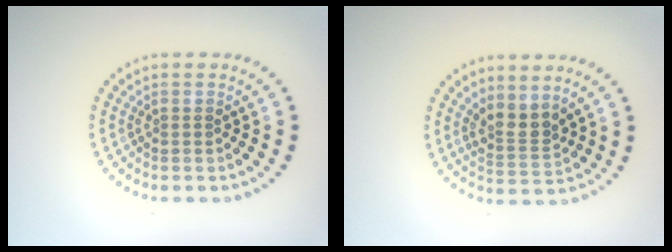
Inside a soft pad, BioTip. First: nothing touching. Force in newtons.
{"total": 2.5, "press": 1.9, "slide": 1.6}